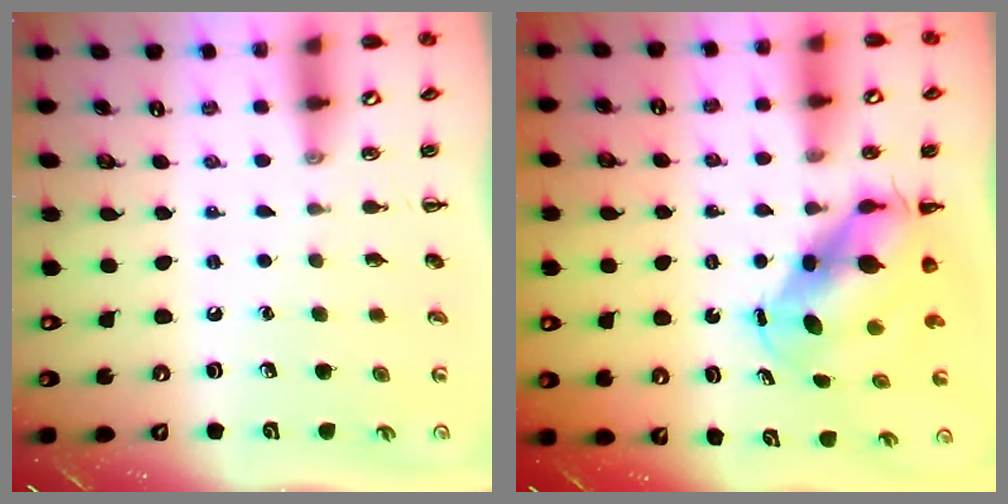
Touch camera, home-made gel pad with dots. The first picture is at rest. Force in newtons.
{"total": 7.8, "press": 7.6, "slide": 2.1}